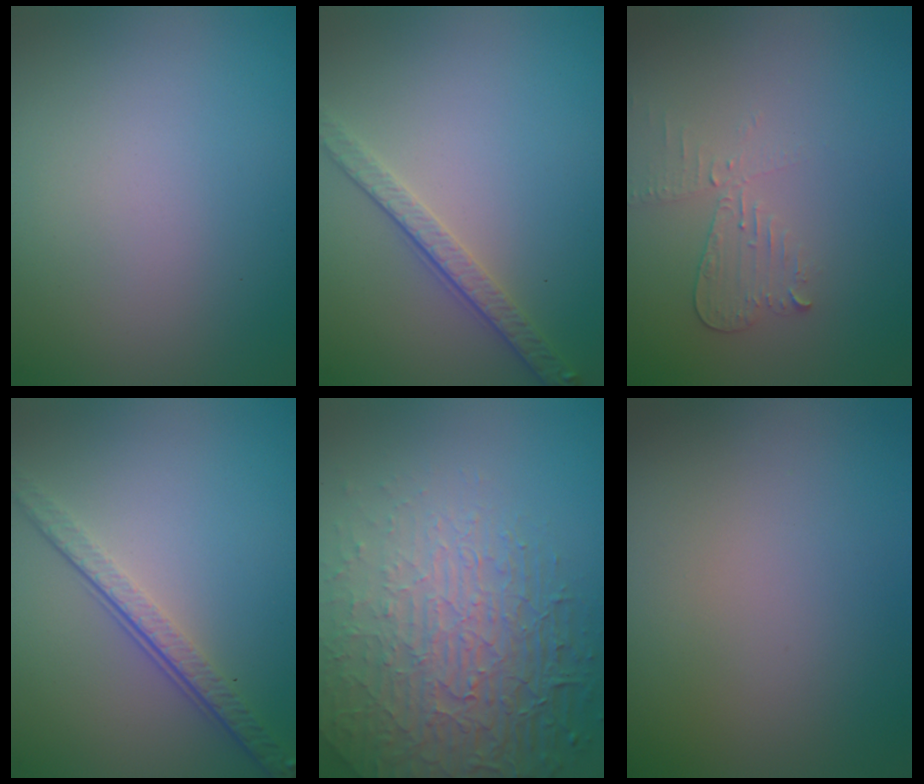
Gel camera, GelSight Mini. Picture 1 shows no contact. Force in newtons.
{"total": 2.8, "press": 2.5, "slide": 1.2}
{"total": 2.1, "press": 2.1, "slide": 0.1}
{"total": 4.1, "press": 2.8, "slide": 2.9}
{"total": 8.4, "press": 5.7, "slide": 6.2}
{"total": 0.0}